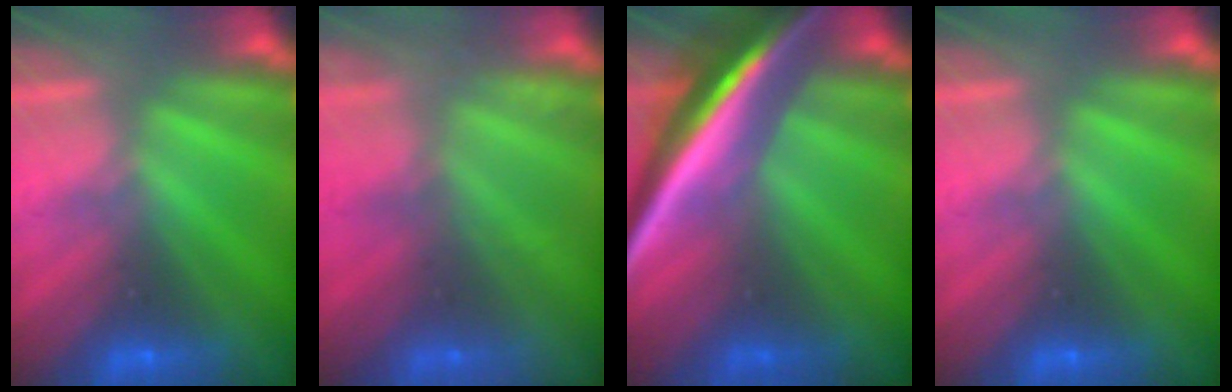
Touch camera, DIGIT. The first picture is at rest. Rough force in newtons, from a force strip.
{"total": 2.3}
{"total": 7.5}
{"total": 0.0}